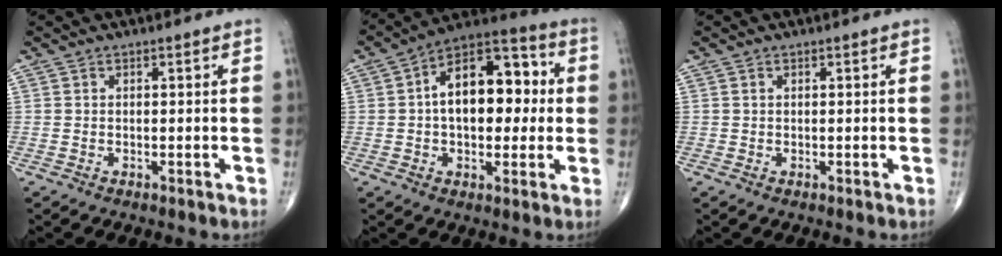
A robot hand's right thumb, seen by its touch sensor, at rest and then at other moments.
{"total": 17.1, "force": [1.7, 10.0, 13.8], "torque": [-0.172, 0.031, 0.016]}
{"total": 0.0}